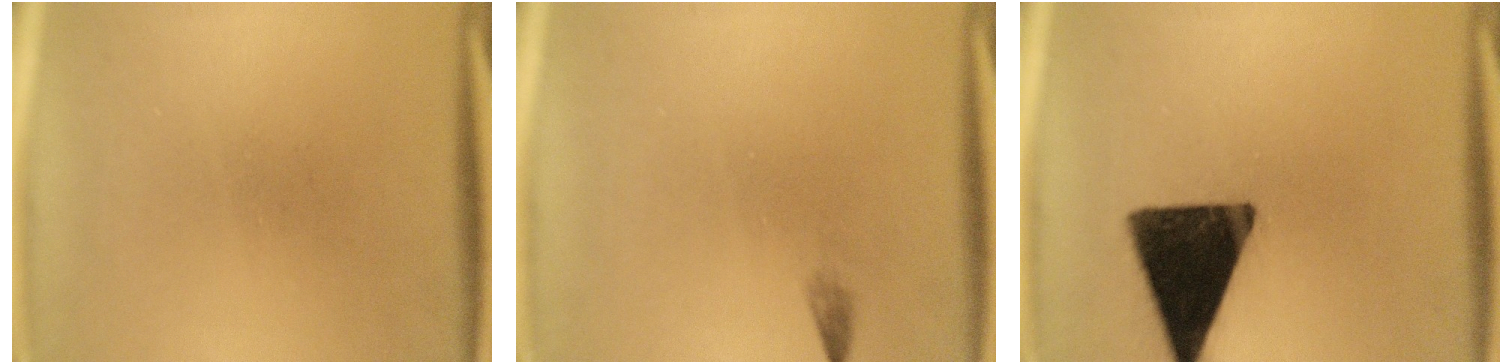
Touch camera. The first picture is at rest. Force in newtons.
{"total": 0.7}
{"total": 16.3}